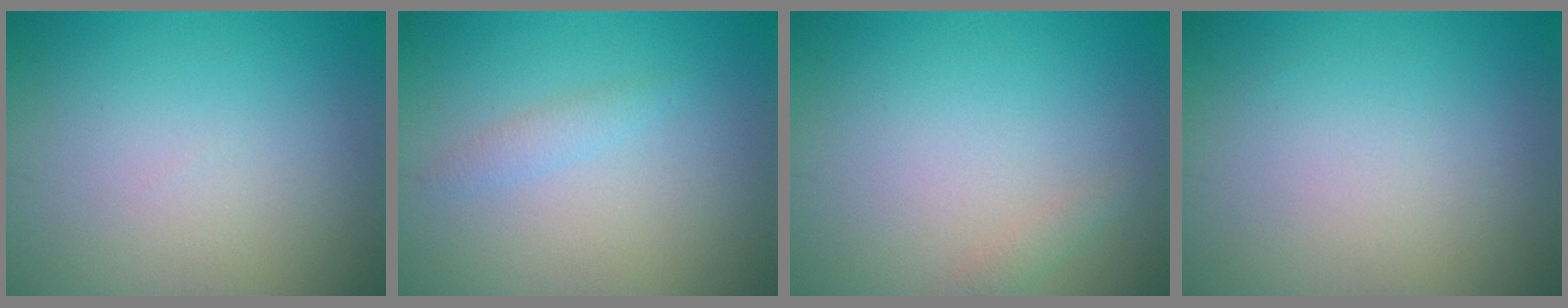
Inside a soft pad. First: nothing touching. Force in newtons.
{"total": 1.1, "press": 1.1, "slide": 0.0}
{"total": 0.7, "press": 0.7, "slide": 0.0}
{"total": 0.0}